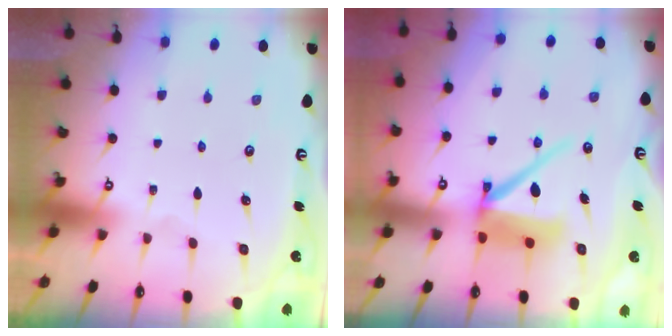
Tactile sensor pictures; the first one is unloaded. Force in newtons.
{"total": 11.6, "press": 11.5, "slide": 1.2}